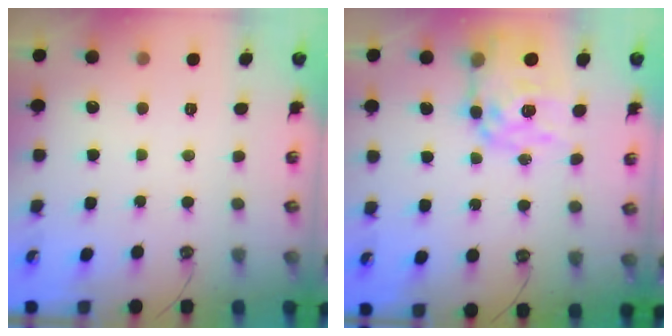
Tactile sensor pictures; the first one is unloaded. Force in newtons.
{"total": 14.5, "press": 14.4, "slide": 1.5}